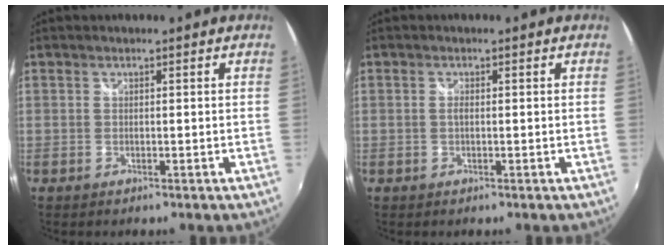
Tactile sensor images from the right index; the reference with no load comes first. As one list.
[{"total": 0.9, "force": [-0.1, 0.2, 0.8], "torque": [-0.017, 0.001, -0.004]}]